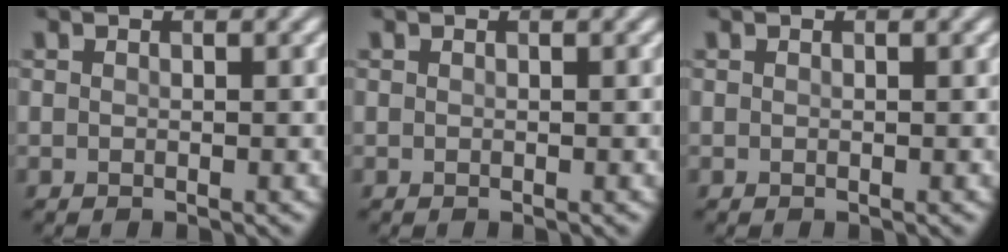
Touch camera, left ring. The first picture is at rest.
{"total": 0.0}
{"total": 0.0}